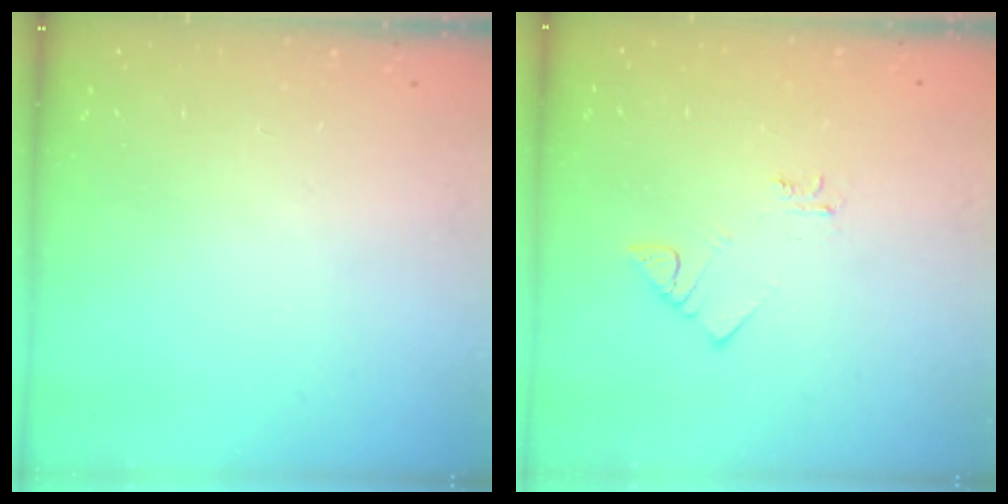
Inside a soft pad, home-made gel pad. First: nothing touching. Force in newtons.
{"total": 4.1, "press": 4.0, "slide": 0.7}